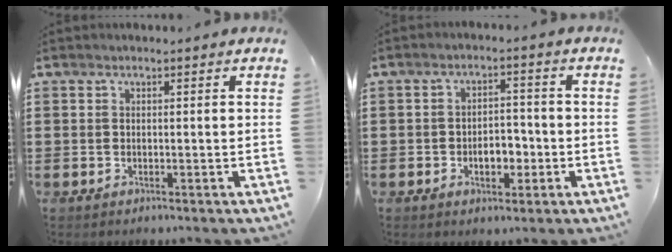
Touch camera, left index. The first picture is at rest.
{"total": 4.7, "force": [-1.4, 2.7, 3.6], "torque": [-0.059, 0.004, -0.030]}